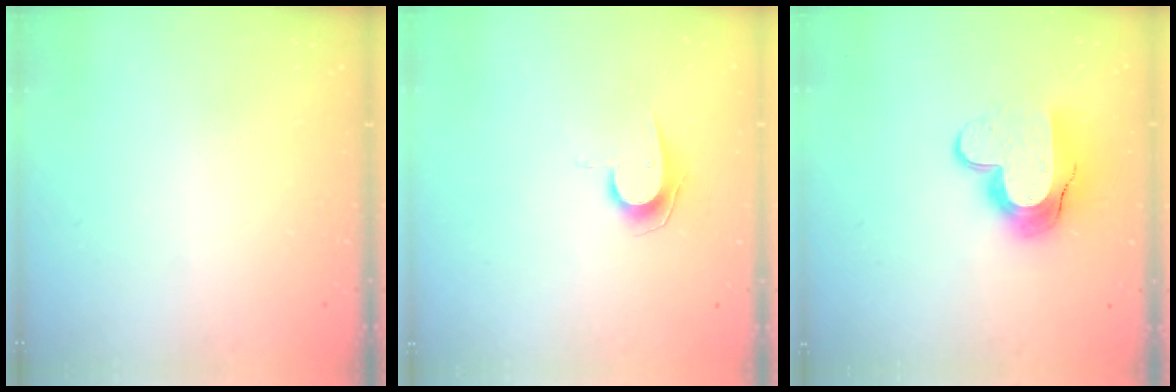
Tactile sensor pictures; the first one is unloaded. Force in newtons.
{"total": 7.7, "press": 7.6, "slide": 0.4}
{"total": 14.0, "press": 14.0, "slide": 1.0}